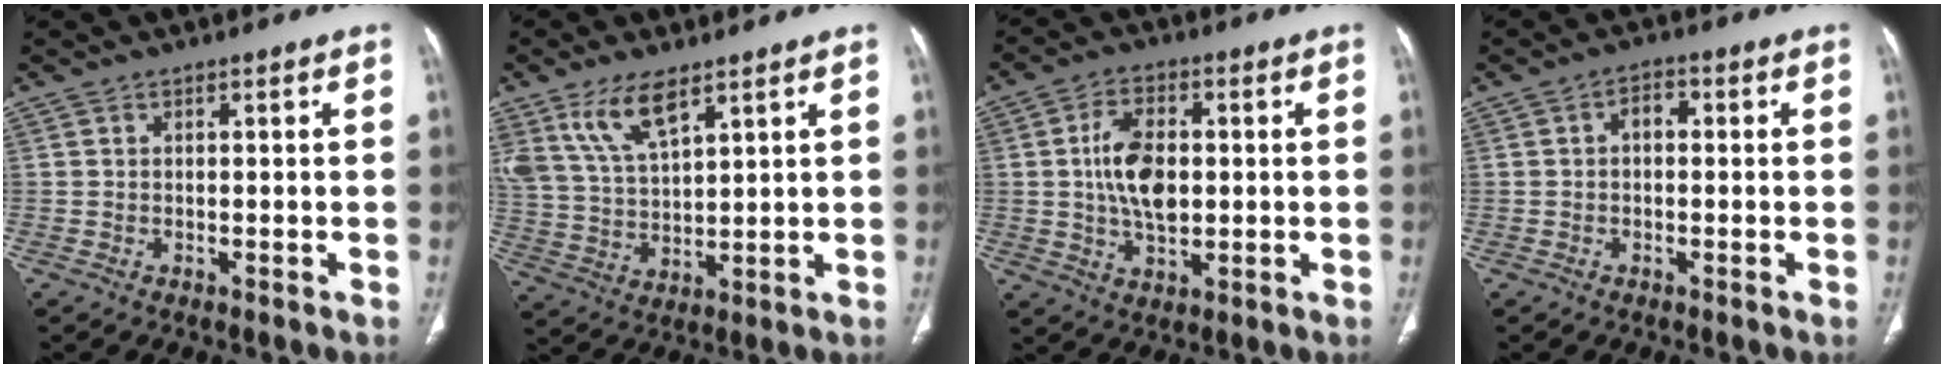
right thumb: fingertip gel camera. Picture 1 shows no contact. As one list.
[{"total": 10.3, "force": [6.4, 4.0, 7.0], "torque": [-0.137, -0.023, 0.139]}, {"total": 10.0, "force": [0.6, 5.8, 8.1], "torque": [-0.138, 0.002, 0.015]}, {"total": 2.8, "force": [0.1, 1.8, 2.1], "torque": [-0.025, 0.012, -0.005]}]